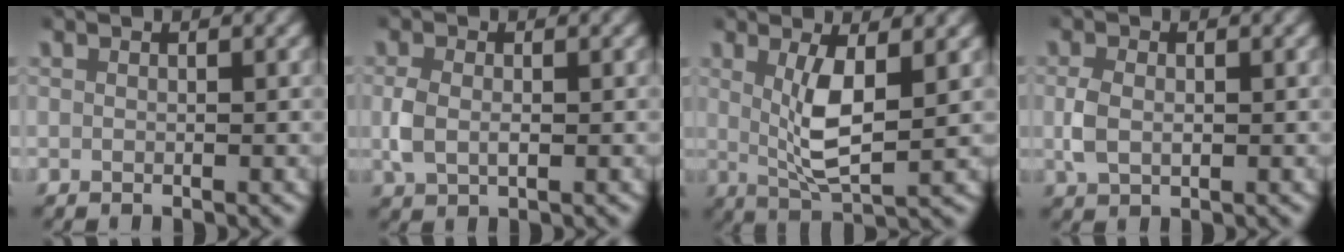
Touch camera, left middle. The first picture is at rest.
{"total": 2.3, "force": [-0.1, 1.5, 1.8], "torque": [-0.050, -0.006, 0.003]}
{"total": 4.7, "force": [0.9, 1.3, 4.4], "torque": [-0.089, -0.011, 0.023]}
{"total": 2.3, "force": [0.0, 1.6, 1.6], "torque": [-0.048, -0.004, 0.004]}